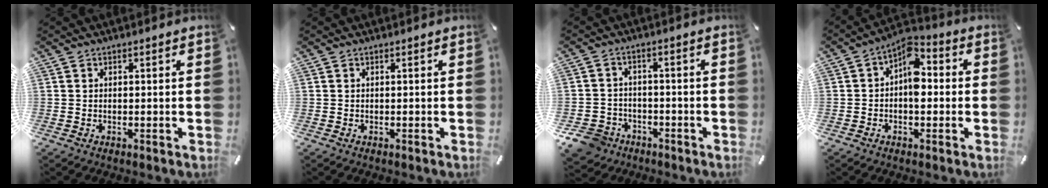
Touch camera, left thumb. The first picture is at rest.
{"total": 0.0}
{"total": 7.3, "force": [-4.3, 5.6, 1.8], "torque": [-0.049, 0.030, -0.081]}
{"total": 7.7, "force": [0.2, 4.7, 6.0], "torque": [-0.081, -0.006, 0.000]}